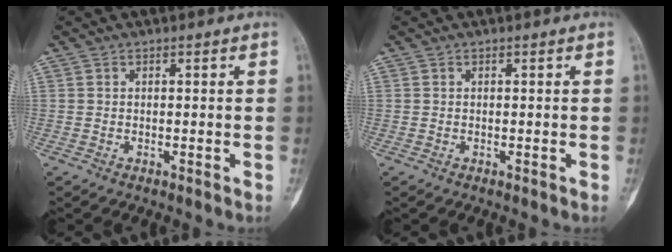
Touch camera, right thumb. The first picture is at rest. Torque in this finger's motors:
{"motor_torque": [0.00, 0.00, 0.01, 0.00, 0.00]}